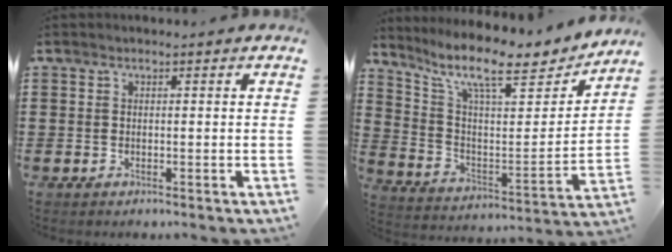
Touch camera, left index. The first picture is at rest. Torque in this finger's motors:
{"motor_torque": [1.70, -0.43, 0.31, 0.21]}